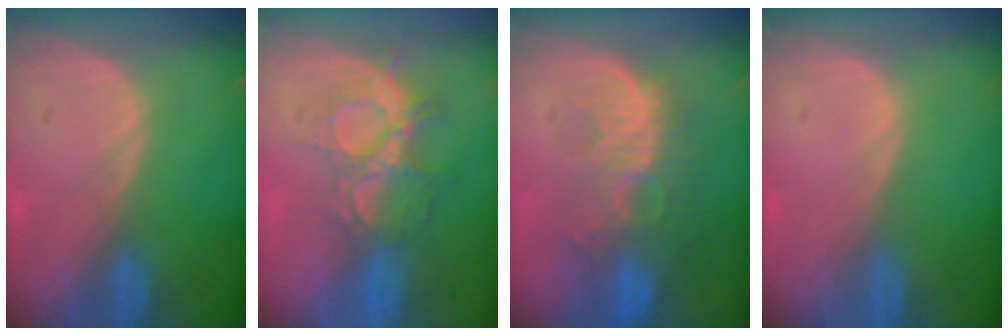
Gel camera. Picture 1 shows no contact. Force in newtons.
{"total": 9.2, "press": 7.8, "slide": 4.8}
{"total": 10.9, "press": 9.4, "slide": 5.4}
{"total": 0.0}